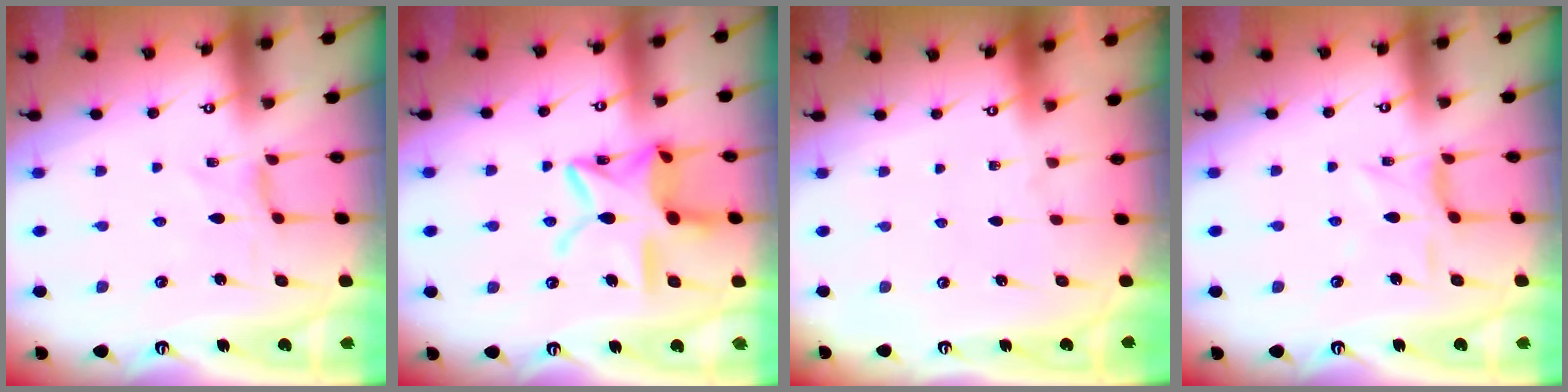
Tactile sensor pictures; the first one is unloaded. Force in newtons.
{"total": 17.4, "press": 17.3, "slide": 1.2}
{"total": 0.0}
{"total": 4.3, "press": 4.2, "slide": 0.9}